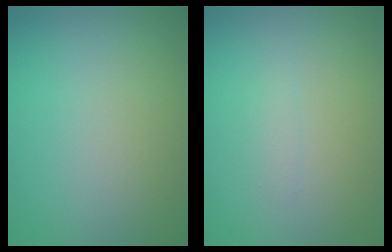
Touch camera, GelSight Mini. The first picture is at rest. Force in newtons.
{"total": 0.8, "press": 0.8, "slide": 0.0}